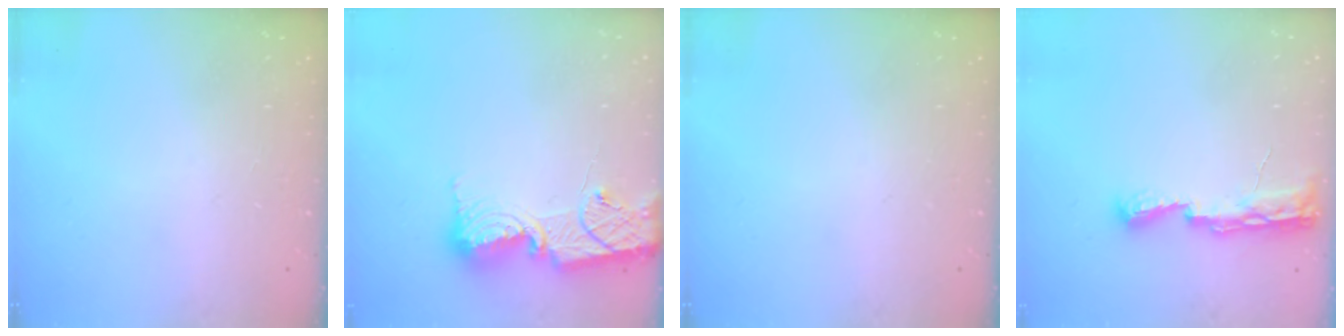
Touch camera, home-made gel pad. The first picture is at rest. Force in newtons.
{"total": 14.0, "press": 14.0, "slide": 1.1}
{"total": 0.0}
{"total": 10.6, "press": 9.1, "slide": 5.5}